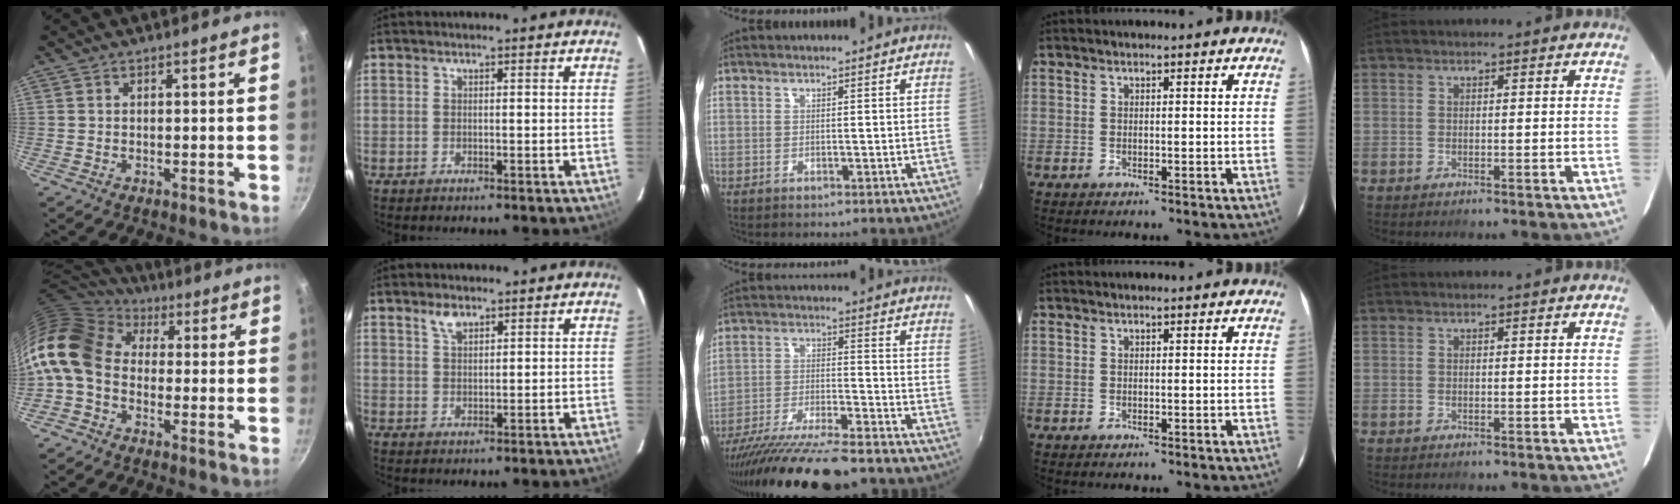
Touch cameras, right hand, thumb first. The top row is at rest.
{"thumb": {"total": 16.0, "force": [0.3, 11.8, 10.8], "torque": [-0.219, 0.033, -0.018]}, "index": {"total": 3.0, "force": [2.0, 1.5, 1.6], "torque": [-0.028, 0.006, 0.039]}, "middle": {"total": 19.2, "force": [-16.3, 2.6, 9.8], "torque": [-0.190, -0.051, -0.263]}}